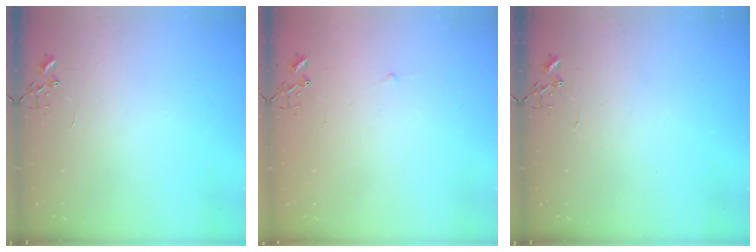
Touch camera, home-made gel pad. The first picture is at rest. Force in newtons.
{"total": 2.3, "press": 2.3, "slide": 0.3}
{"total": 0.0}